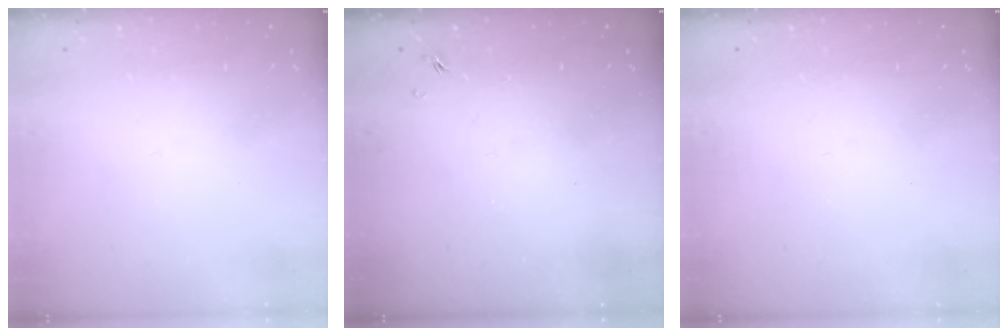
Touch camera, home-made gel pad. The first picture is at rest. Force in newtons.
{"total": 1.3, "press": 1.3, "slide": 0.3}
{"total": 0.0}